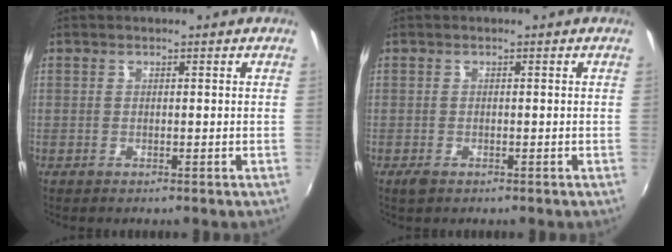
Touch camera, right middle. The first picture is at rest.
{"total": 1.5, "force": [-1.0, 0.8, 0.8], "torque": [-0.016, -0.005, -0.019]}